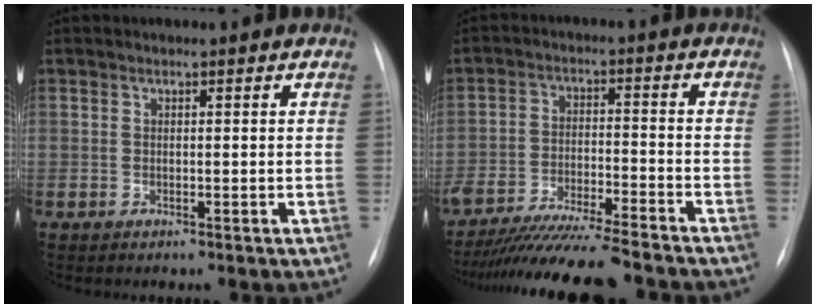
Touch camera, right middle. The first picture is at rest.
{"total": 15.9, "force": [-14.1, 0.6, 7.3], "torque": [-0.123, -0.023, -0.228]}